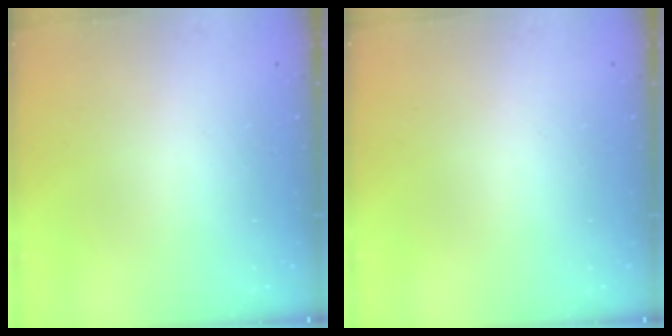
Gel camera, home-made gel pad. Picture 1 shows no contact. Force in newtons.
{"total": 0.0}